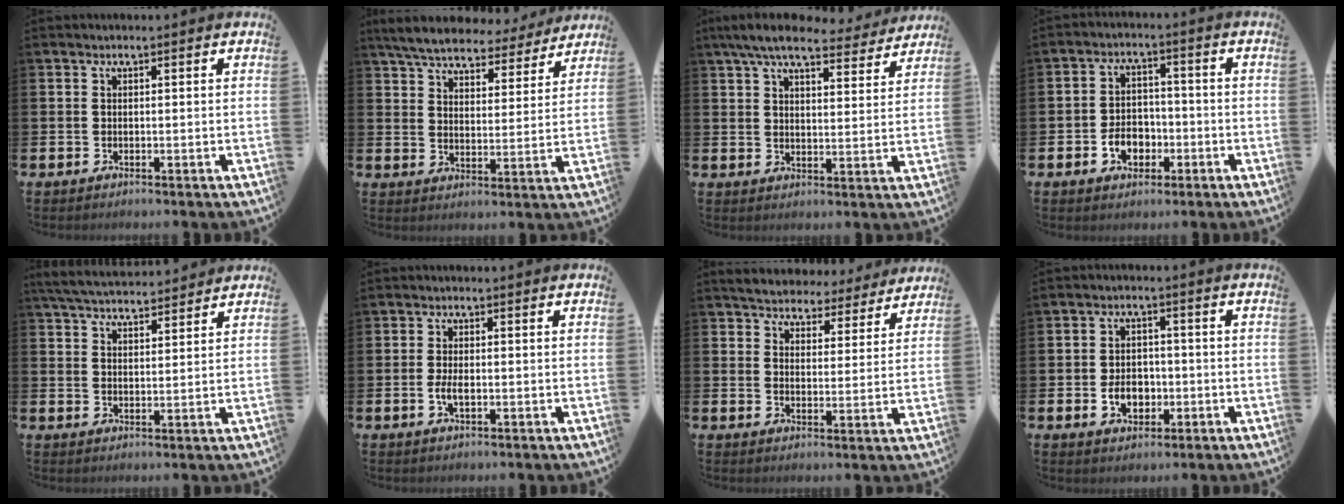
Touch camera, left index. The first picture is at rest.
{"total": 6.7, "force": [6.3, 1.6, 1.7], "torque": [-0.054, -0.038, 0.107]}
{"total": 7.9, "force": [7.1, 1.7, 2.9], "torque": [-0.066, -0.036, 0.126]}
{"total": 4.5, "force": [-1.9, 3.4, 2.3], "torque": [-0.025, -0.002, -0.043]}
{"total": 5.2, "force": [5.1, 0.7, 0.9], "torque": [-0.038, -0.024, 0.094]}
{"total": 2.4, "force": [-0.5, 1.1, 2.1], "torque": [-0.032, -0.002, -0.011]}
{"total": 4.9, "force": [4.8, 1.3, 0.2], "torque": [-0.021, -0.036, 0.080]}
{"total": 4.3, "force": [-1.2, 3.2, 2.7], "torque": [-0.039, 0.000, -0.026]}